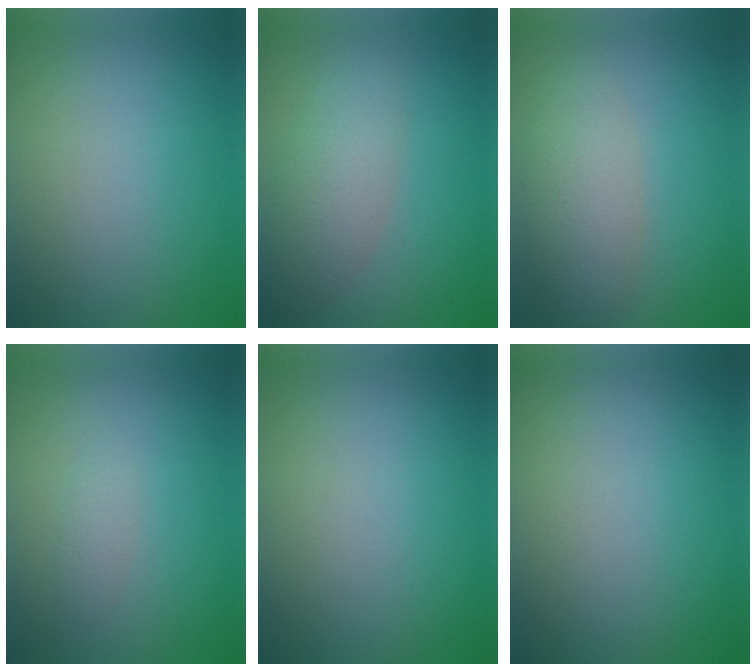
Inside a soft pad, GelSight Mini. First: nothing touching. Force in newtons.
{"total": 4.0, "press": 4.0, "slide": 0.3}
{"total": 4.5, "press": 4.4, "slide": 0.4}
{"total": 0.9, "press": 0.9, "slide": 0.0}
{"total": 0.0}
{"total": 0.0}